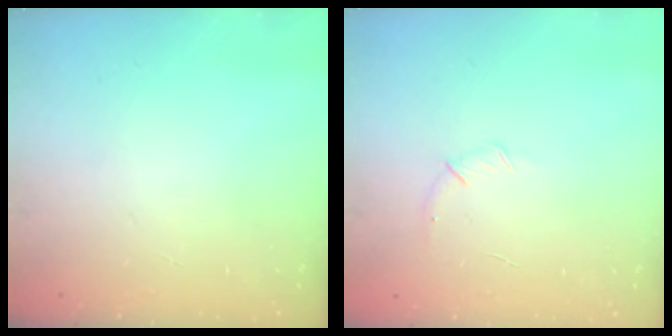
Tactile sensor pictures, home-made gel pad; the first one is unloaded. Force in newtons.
{"total": 5.1, "press": 4.9, "slide": 1.4}